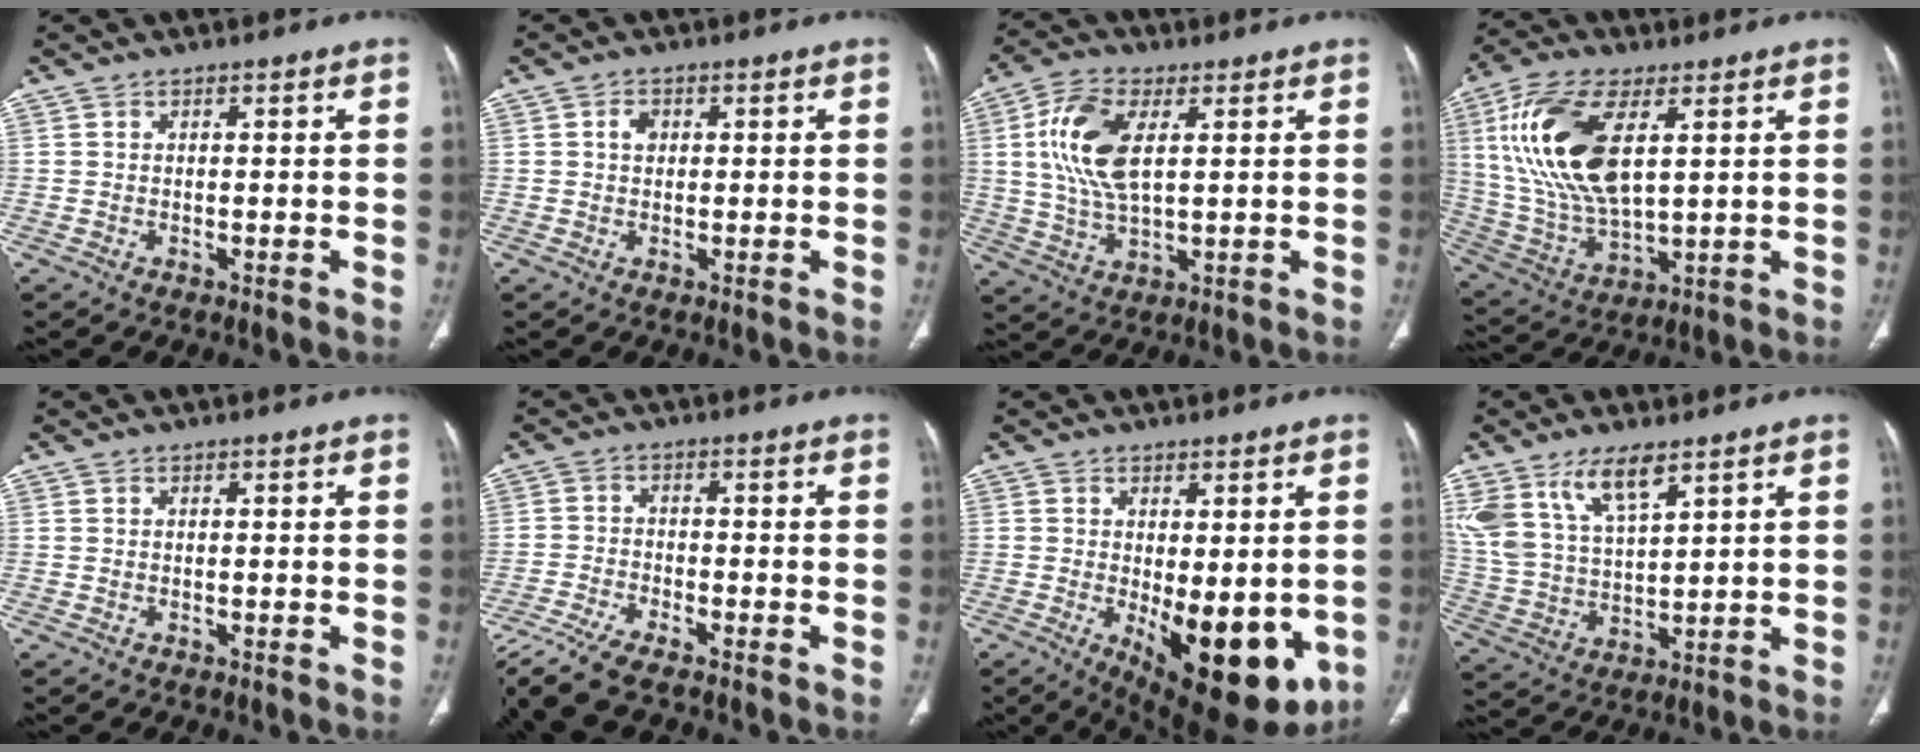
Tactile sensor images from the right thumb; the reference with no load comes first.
{"total": 3.7, "force": [0.7, 3.0, 2.1], "torque": [-0.019, 0.006, 0.008]}
{"total": 12.1, "force": [3.0, 5.8, 10.2], "torque": [-0.216, -0.002, 0.060]}
{"total": 19.6, "force": [5.6, 9.2, 16.3], "torque": [-0.336, -0.015, 0.113]}
{"total": 0.0}
{"total": 8.8, "force": [-7.3, 1.1, 4.8], "torque": [-0.115, 0.007, -0.135]}
{"total": 15.8, "force": [-3.5, 6.7, 13.9], "torque": [-0.172, -0.028, -0.025]}
{"total": 12.3, "force": [7.6, 4.9, 8.2], "torque": [-0.158, -0.025, 0.162]}